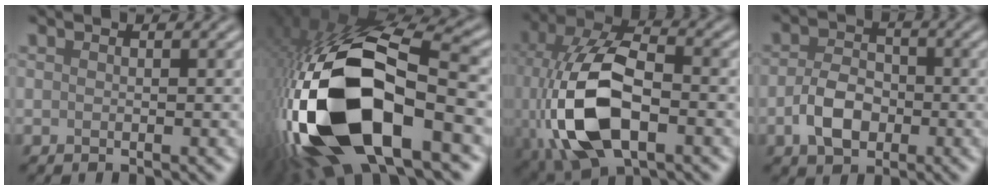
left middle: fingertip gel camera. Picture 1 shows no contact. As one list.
[{"total": 17.7, "force": [-5.7, 7.9, 14.8], "torque": [-0.312, -0.030, -0.084]}, {"total": 11.6, "force": [-2.7, 6.0, 9.6], "torque": [-0.212, -0.002, -0.057]}, {"total": 3.9, "force": [-1.2, 2.8, 2.5], "torque": [-0.054, 0.004, -0.028]}]